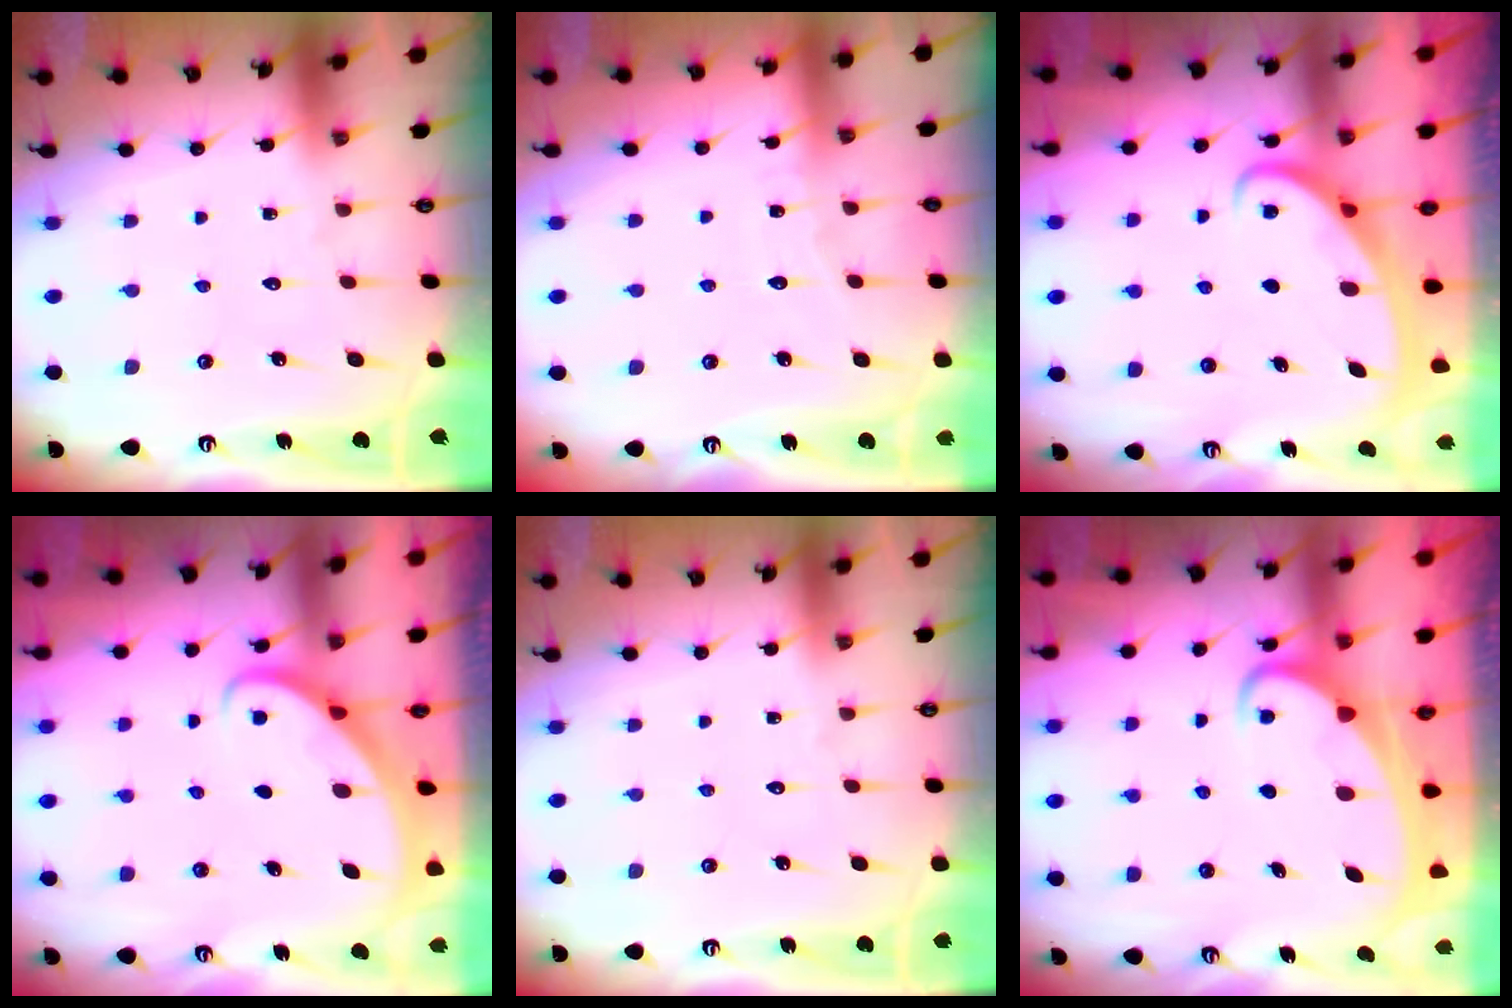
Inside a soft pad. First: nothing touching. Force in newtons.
{"total": 3.5, "press": 3.5, "slide": 0.4}
{"total": 2.6, "press": 2.6, "slide": 0.3}
{"total": 2.7, "press": 2.7, "slide": 0.2}
{"total": 0.0}
{"total": 3.0, "press": 2.9, "slide": 0.3}